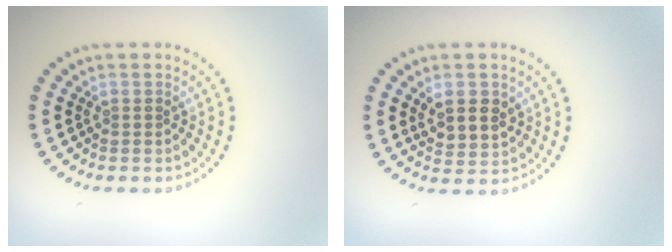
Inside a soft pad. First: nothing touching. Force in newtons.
{"total": 3.0, "press": 2.9, "slide": 0.9}